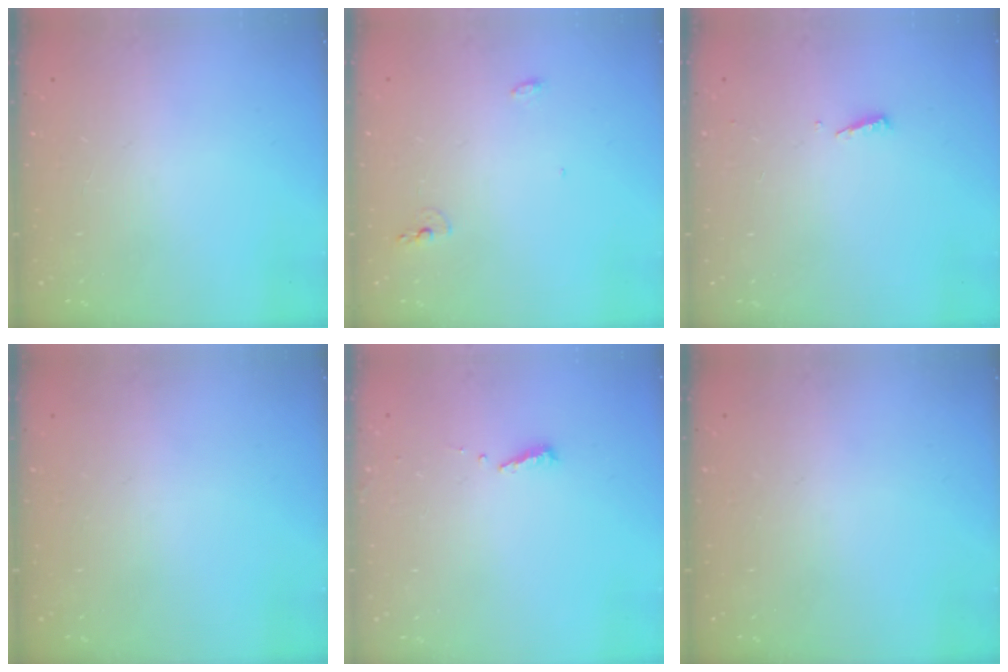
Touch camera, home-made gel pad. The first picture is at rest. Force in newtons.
{"total": 4.3, "press": 4.2, "slide": 0.9}
{"total": 3.1, "press": 3.1, "slide": 0.3}
{"total": 0.0}
{"total": 5.3, "press": 5.3, "slide": 0.5}
{"total": 0.0}